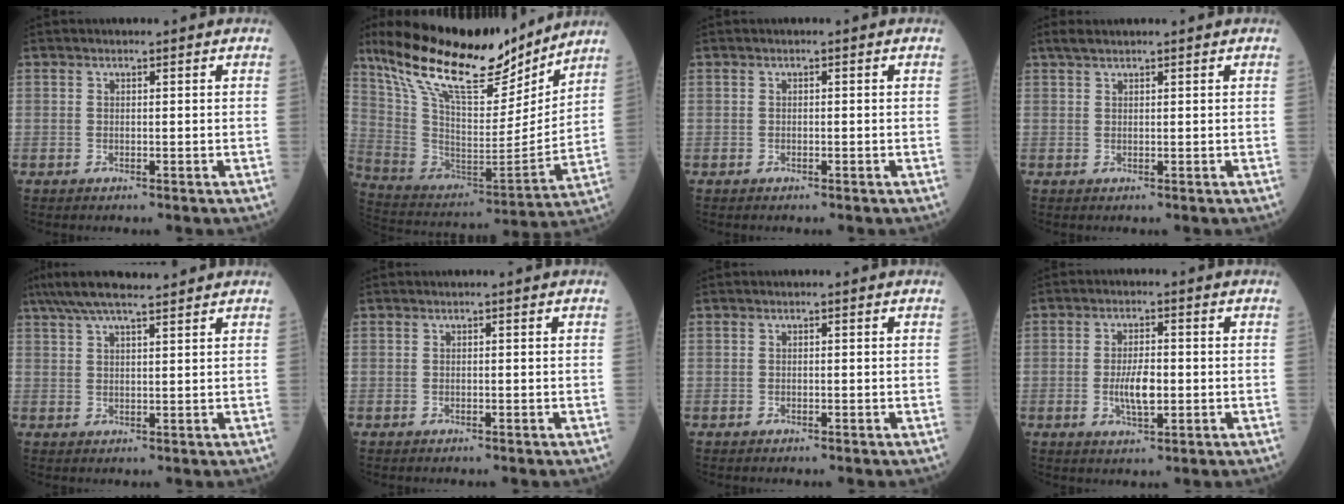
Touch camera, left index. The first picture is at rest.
{"total": 24.6, "force": [18.8, 6.6, 14.4], "torque": [-0.262, -0.006, 0.321]}
{"total": 0.0}
{"total": 2.4, "force": [2.0, 0.5, 1.3], "torque": [-0.025, 0.020, 0.036]}
{"total": 9.0, "force": [7.6, 0.7, 4.7], "torque": [-0.082, 0.033, 0.123]}
{"total": 0.0}
{"total": 0.0}
{"total": 5.0, "force": [-1.0, 1.6, 4.6], "torque": [-0.090, -0.006, -0.019]}